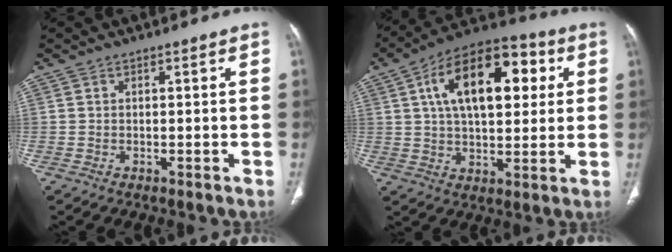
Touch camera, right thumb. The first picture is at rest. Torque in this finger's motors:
{"motor_torque": [-1.08, 1.97, 0.88, 0.26, 0.17]}